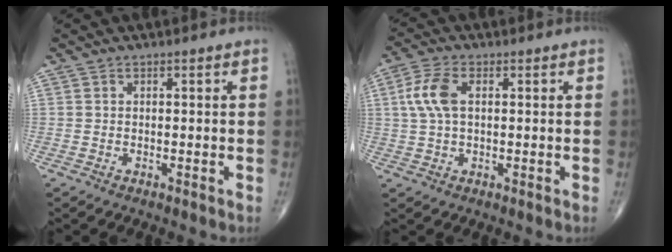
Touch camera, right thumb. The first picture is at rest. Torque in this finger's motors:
{"motor_torque": [-0.25, 0.67, 0.92, 0.25, 0.06]}